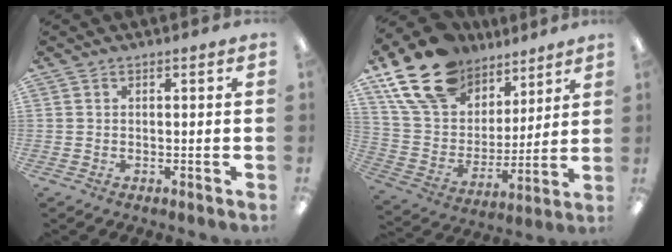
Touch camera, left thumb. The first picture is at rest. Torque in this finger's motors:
{"motor_torque": [0.81, 0.44, 1.56, -1.21, 0.25]}